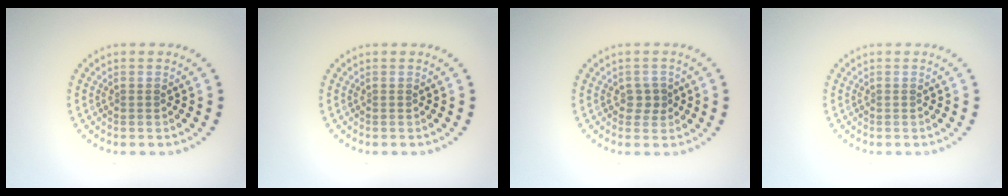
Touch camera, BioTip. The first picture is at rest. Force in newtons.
{"total": 0.0}
{"total": 1.6, "press": 1.5, "slide": 0.6}
{"total": 0.0}